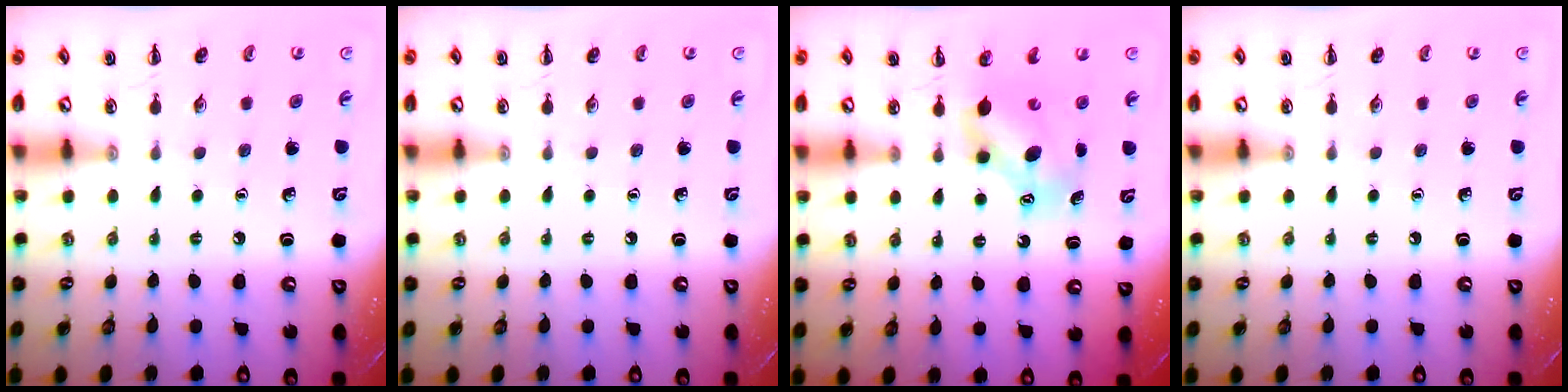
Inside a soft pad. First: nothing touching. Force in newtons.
{"total": 0.0}
{"total": 7.1, "press": 7.1, "slide": 1.0}
{"total": 0.0}